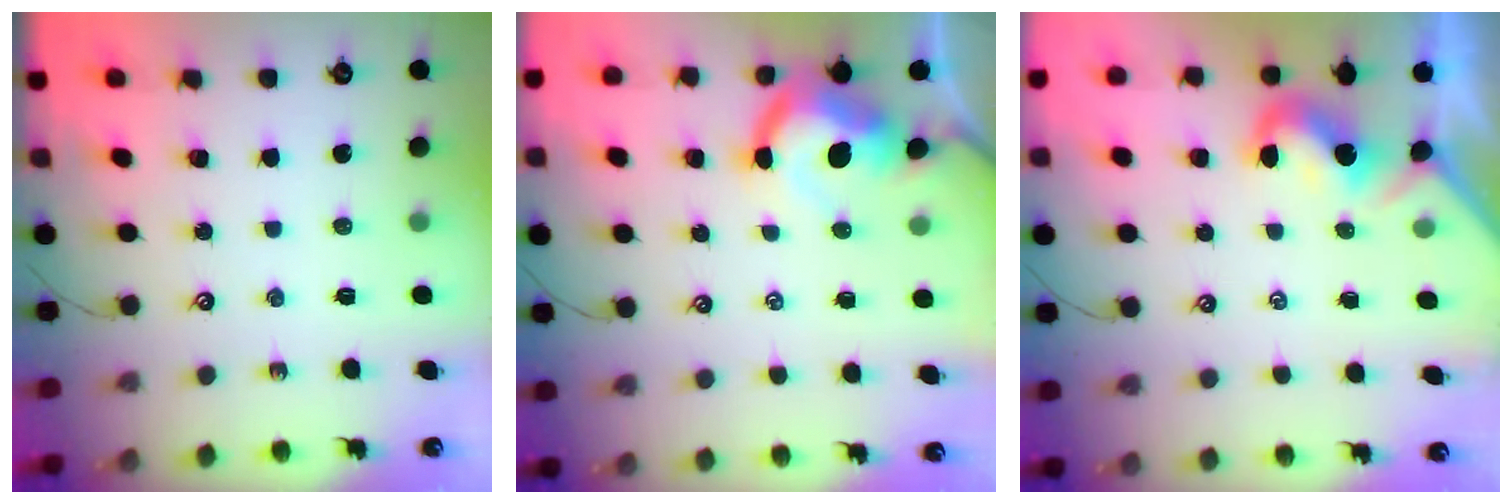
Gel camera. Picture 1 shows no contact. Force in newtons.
{"total": 5.4, "press": 5.2, "slide": 1.3}
{"total": 2.1, "press": 2.0, "slide": 0.6}